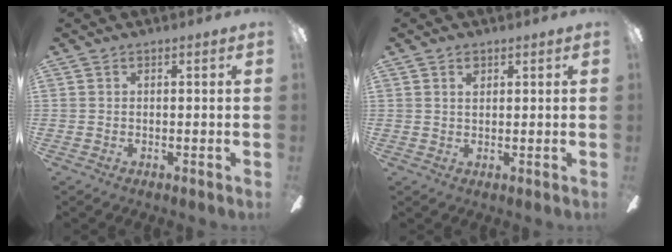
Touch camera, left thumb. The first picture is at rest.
{"total": 2.0, "force": [1.1, 1.2, 1.2], "torque": [-0.020, -0.001, 0.018]}